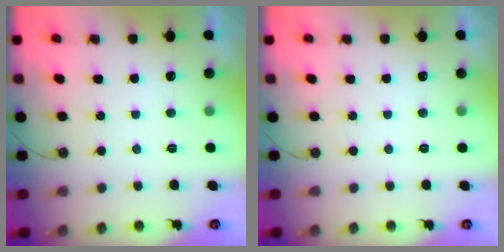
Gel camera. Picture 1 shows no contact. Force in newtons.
{"total": 0.0}